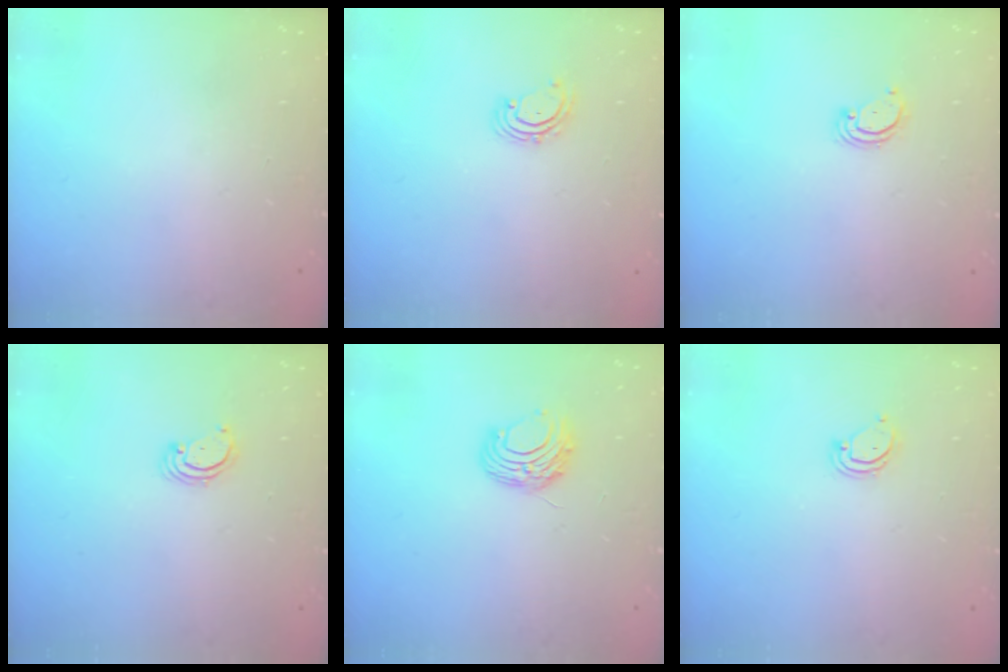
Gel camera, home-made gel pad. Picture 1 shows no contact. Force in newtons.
{"total": 2.8, "press": 2.8, "slide": 0.2}
{"total": 2.3, "press": 2.3, "slide": 0.2}
{"total": 2.5, "press": 2.5, "slide": 0.2}
{"total": 7.6, "press": 7.6, "slide": 0.5}
{"total": 3.4, "press": 3.4, "slide": 0.4}